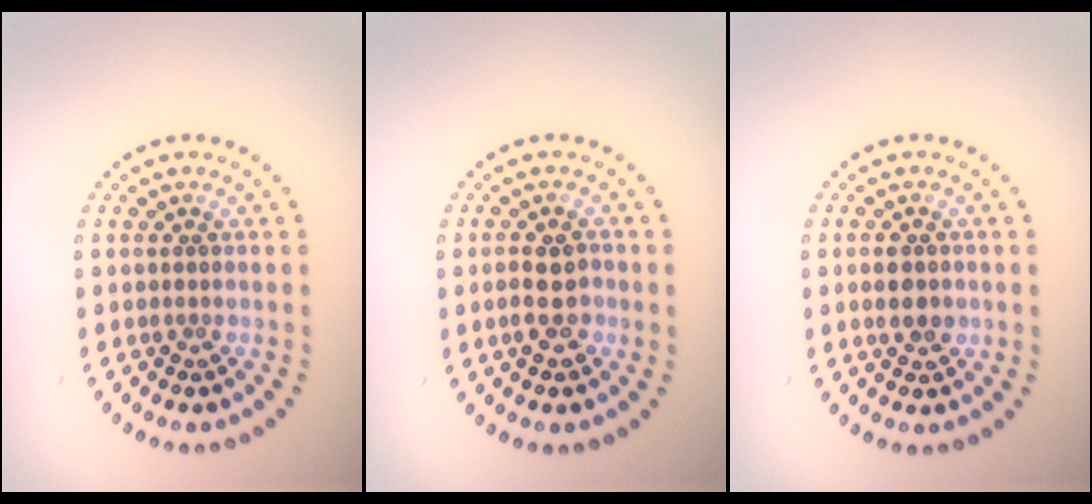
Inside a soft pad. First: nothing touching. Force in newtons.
{"total": 2.6, "press": 2.6, "slide": 0.3}
{"total": 2.5, "press": 2.5, "slide": 0.2}